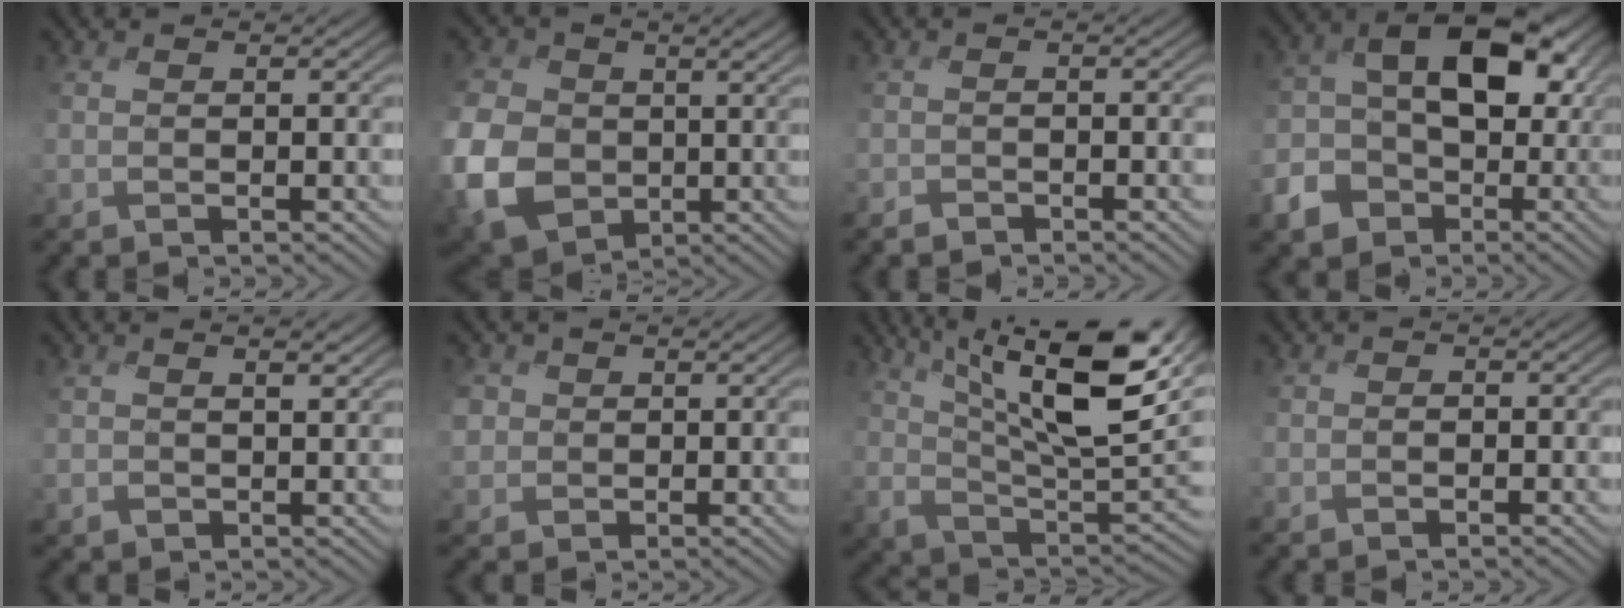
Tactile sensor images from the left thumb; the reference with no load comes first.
{"total": 13.0, "force": [-1.5, 10.3, 7.8], "torque": [-0.233, -0.023, -0.037]}
{"total": 1.6, "force": [-1.5, 0.5, -0.4], "torque": [0.014, -0.005, -0.037]}
{"total": 12.0, "force": [-2.7, 8.6, 7.8], "torque": [-0.134, -0.007, -0.055]}
{"total": 2.0, "force": [0.8, 1.1, 1.4], "torque": [-0.036, -0.001, 0.016]}
{"total": 3.1, "force": [0.0, 3.0, 0.6], "torque": [-0.042, -0.005, -0.005]}
{"total": 16.0, "force": [8.2, 5.3, 12.6], "torque": [-0.231, 0.000, 0.136]}
{"total": 1.4, "force": [-0.9, 1.0, 0.0], "torque": [0.003, -0.004, -0.019]}